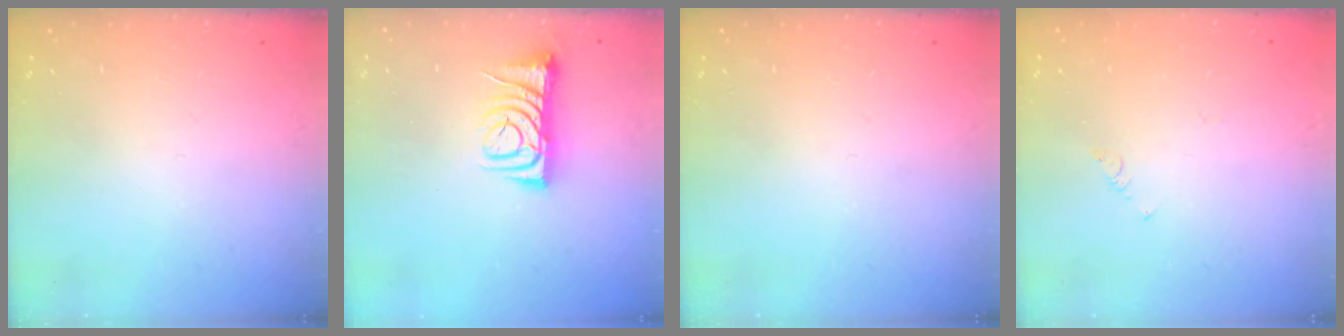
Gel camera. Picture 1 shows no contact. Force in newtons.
{"total": 6.7, "press": 6.7, "slide": 0.4}
{"total": 0.0}
{"total": 1.0, "press": 0.9, "slide": 0.3}